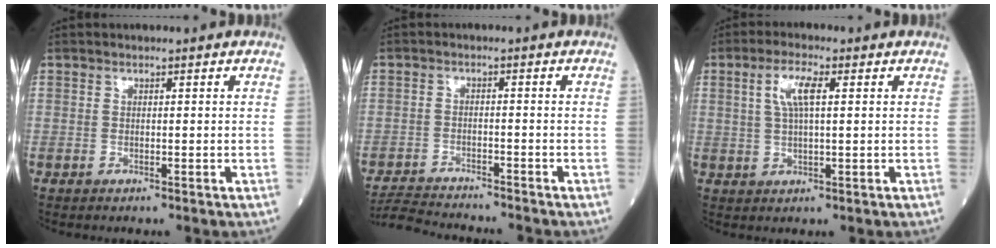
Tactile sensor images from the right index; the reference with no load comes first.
{"total": 7.1, "force": [-7.0, 0.1, 1.2], "torque": [-0.023, -0.014, -0.120]}
{"total": 5.0, "force": [1.5, 1.2, 4.6], "torque": [-0.095, 0.010, 0.032]}